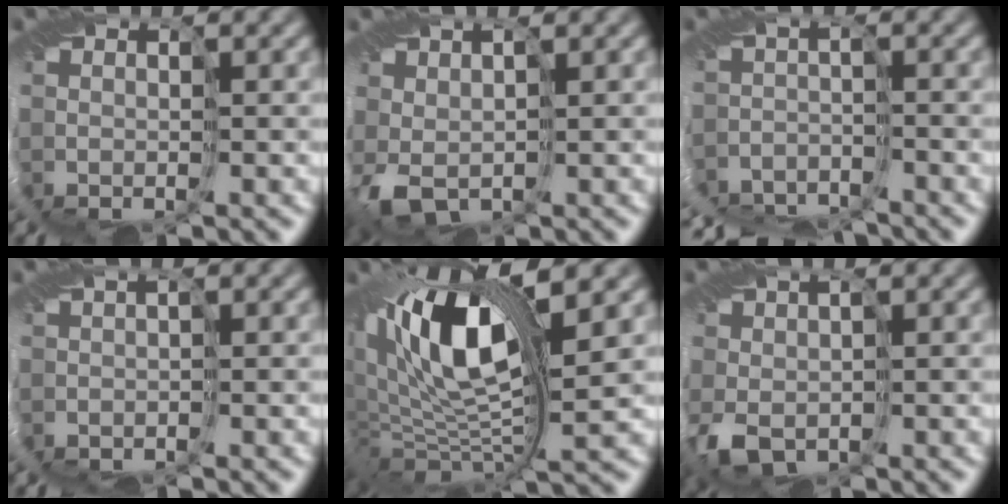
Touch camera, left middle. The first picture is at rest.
{"total": 3.2, "force": [0.0, 2.1, 2.4], "torque": [-0.061, 0.003, 0.004]}
{"total": 8.5, "force": [-7.9, 2.7, 1.2], "torque": [-0.003, -0.005, -0.123]}
{"total": 0.9, "force": [0.0, 0.8, 0.5], "torque": [0.000, 0.003, 0.004]}
{"total": 11.4, "force": [3.8, 4.6, 9.7], "torque": [-0.179, 0.020, 0.060]}
{"total": 3.9, "force": [-1.1, 2.8, 2.6], "torque": [-0.064, -0.002, -0.023]}